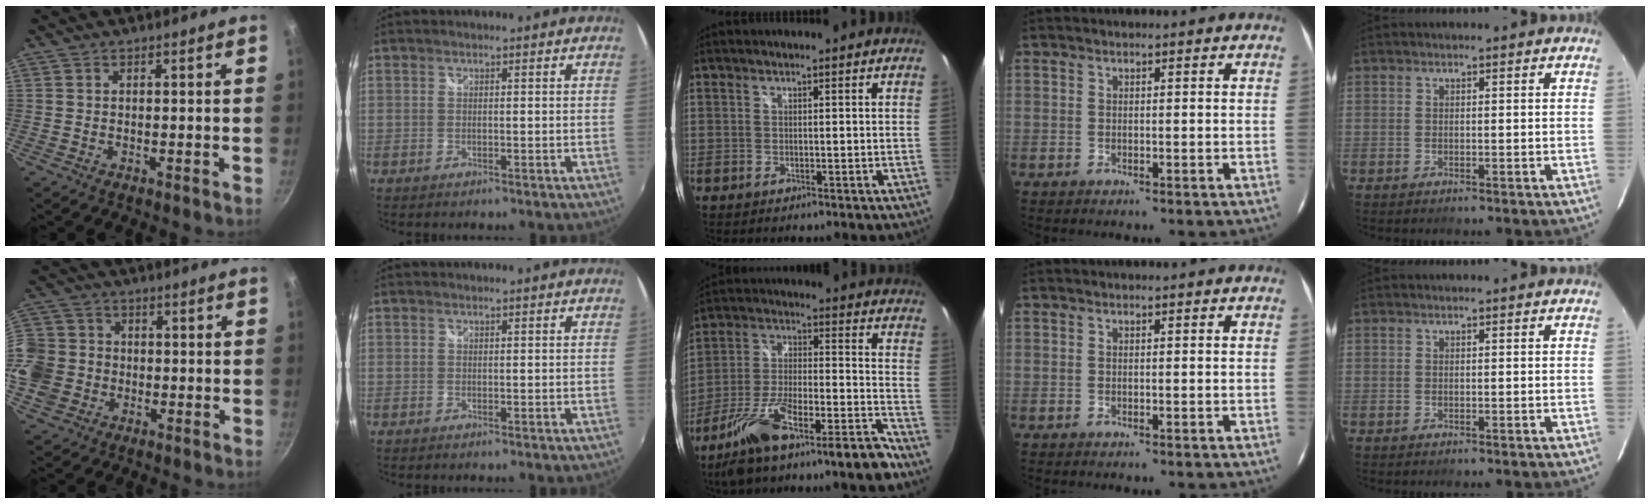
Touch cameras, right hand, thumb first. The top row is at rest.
{"thumb": {"total": 13.9, "force": [-3.0, 12.2, 6.0], "torque": [-0.128, 0.038, -0.069]}, "middle": {"total": 15.0, "force": [-11.8, 2.0, 9.0], "torque": [-0.167, 0.009, -0.195]}}